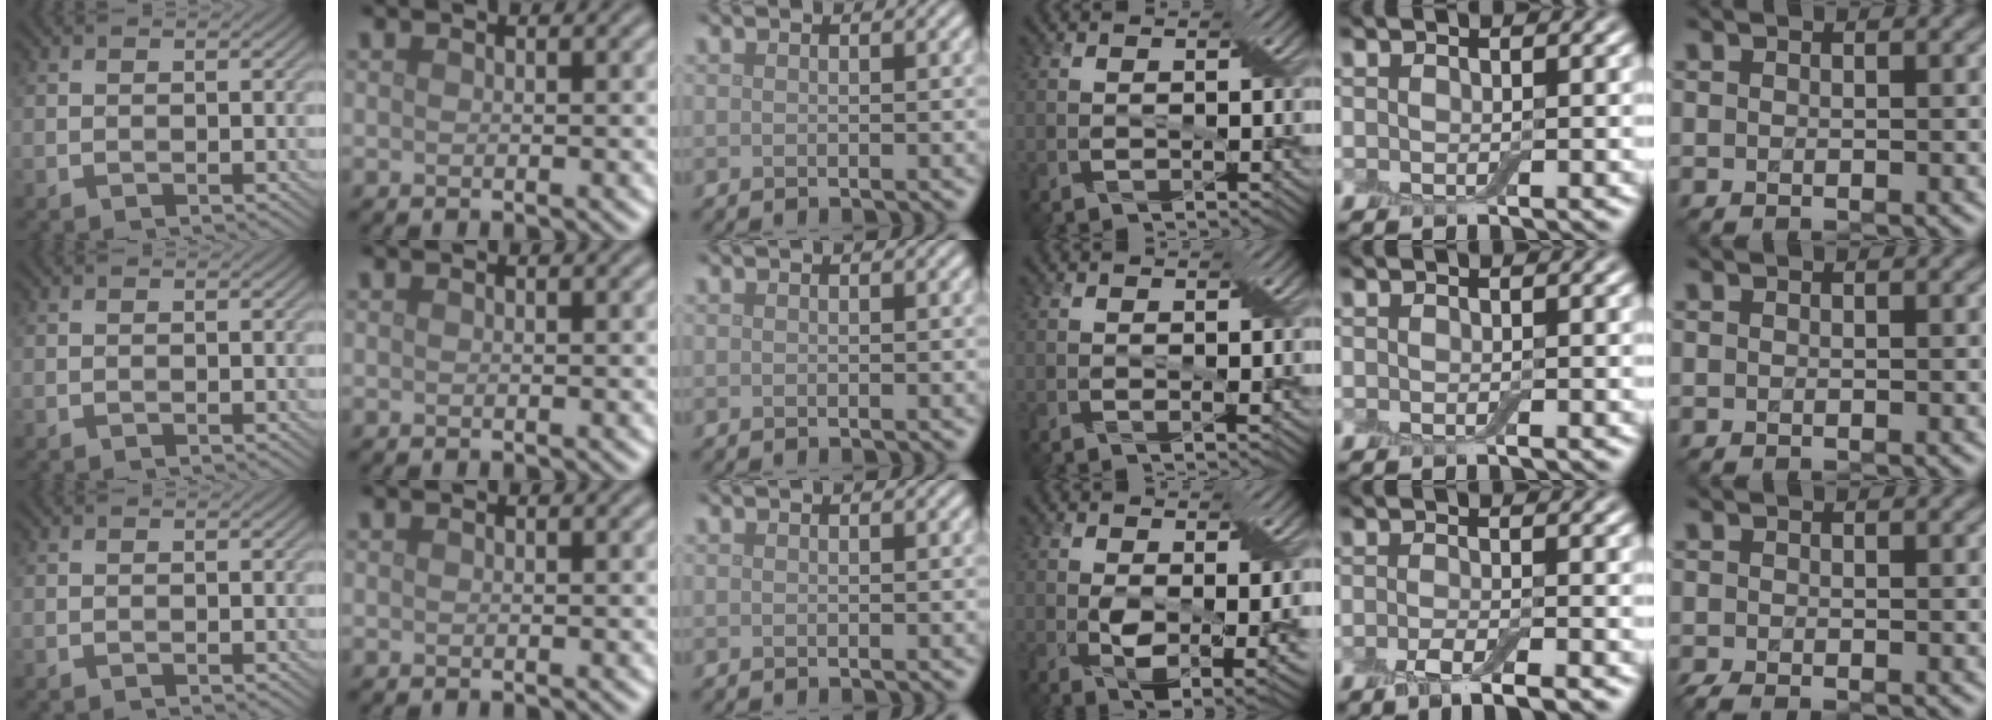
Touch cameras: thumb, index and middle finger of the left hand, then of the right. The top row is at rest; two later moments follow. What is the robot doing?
{"motion": "squeeze", "object": "air blower"}